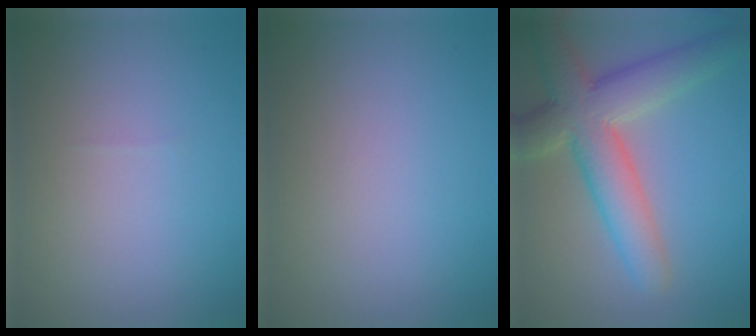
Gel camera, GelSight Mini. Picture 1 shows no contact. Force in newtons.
{"total": 0.0}
{"total": 7.9, "press": 7.8, "slide": 0.7}